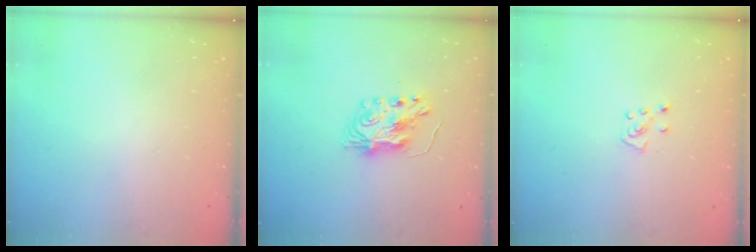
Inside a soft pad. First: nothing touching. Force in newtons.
{"total": 8.1, "press": 8.1, "slide": 0.5}
{"total": 5.0, "press": 5.0, "slide": 0.4}